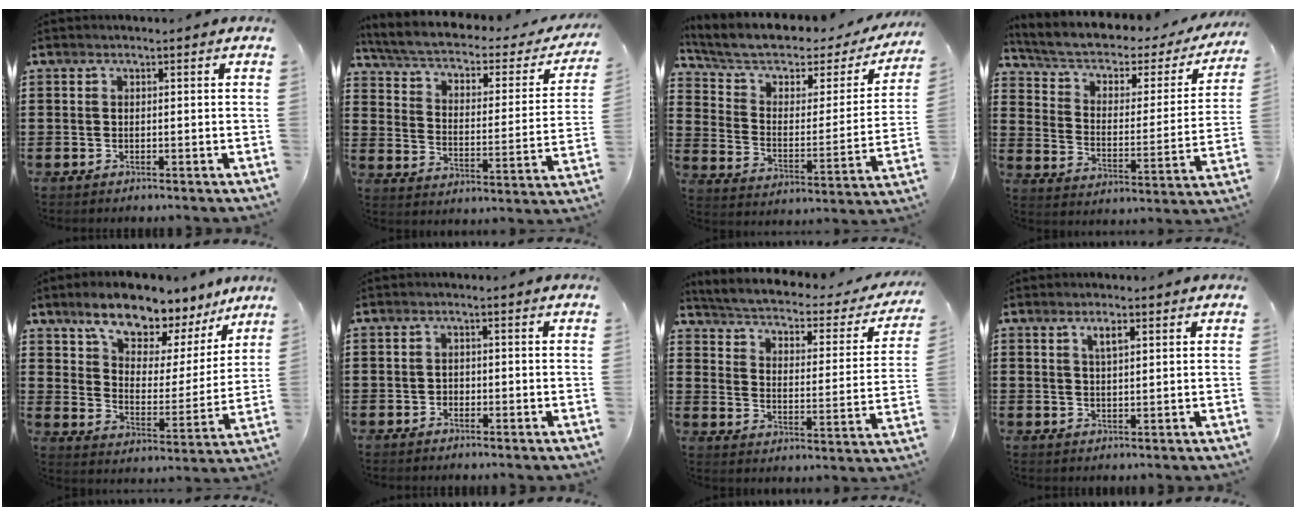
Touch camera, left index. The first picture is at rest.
{"total": 3.3, "force": [2.2, 1.1, 2.2], "torque": [-0.058, -0.023, 0.027]}
{"total": 5.9, "force": [4.2, 2.7, 3.1], "torque": [-0.083, -0.028, 0.069]}
{"total": 4.0, "force": [1.9, 2.4, 2.6], "torque": [-0.064, -0.015, 0.022]}
{"total": 9.5, "force": [8.0, 3.4, 3.7], "torque": [-0.097, -0.043, 0.144]}
{"total": 1.1, "force": [-0.9, 0.7, 0.2], "torque": [-0.010, 0.002, -0.020]}
{"total": 1.9, "force": [1.4, 0.2, 1.2], "torque": [-0.038, -0.026, 0.011]}
{"total": 2.5, "force": [1.3, 0.7, 2.0], "torque": [-0.041, 0.005, 0.021]}